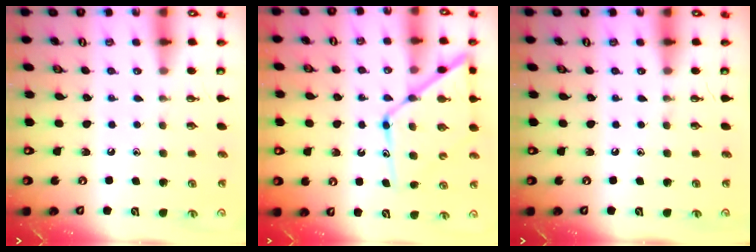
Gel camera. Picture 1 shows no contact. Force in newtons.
{"total": 14.1, "press": 14.1, "slide": 1.3}
{"total": 0.0}